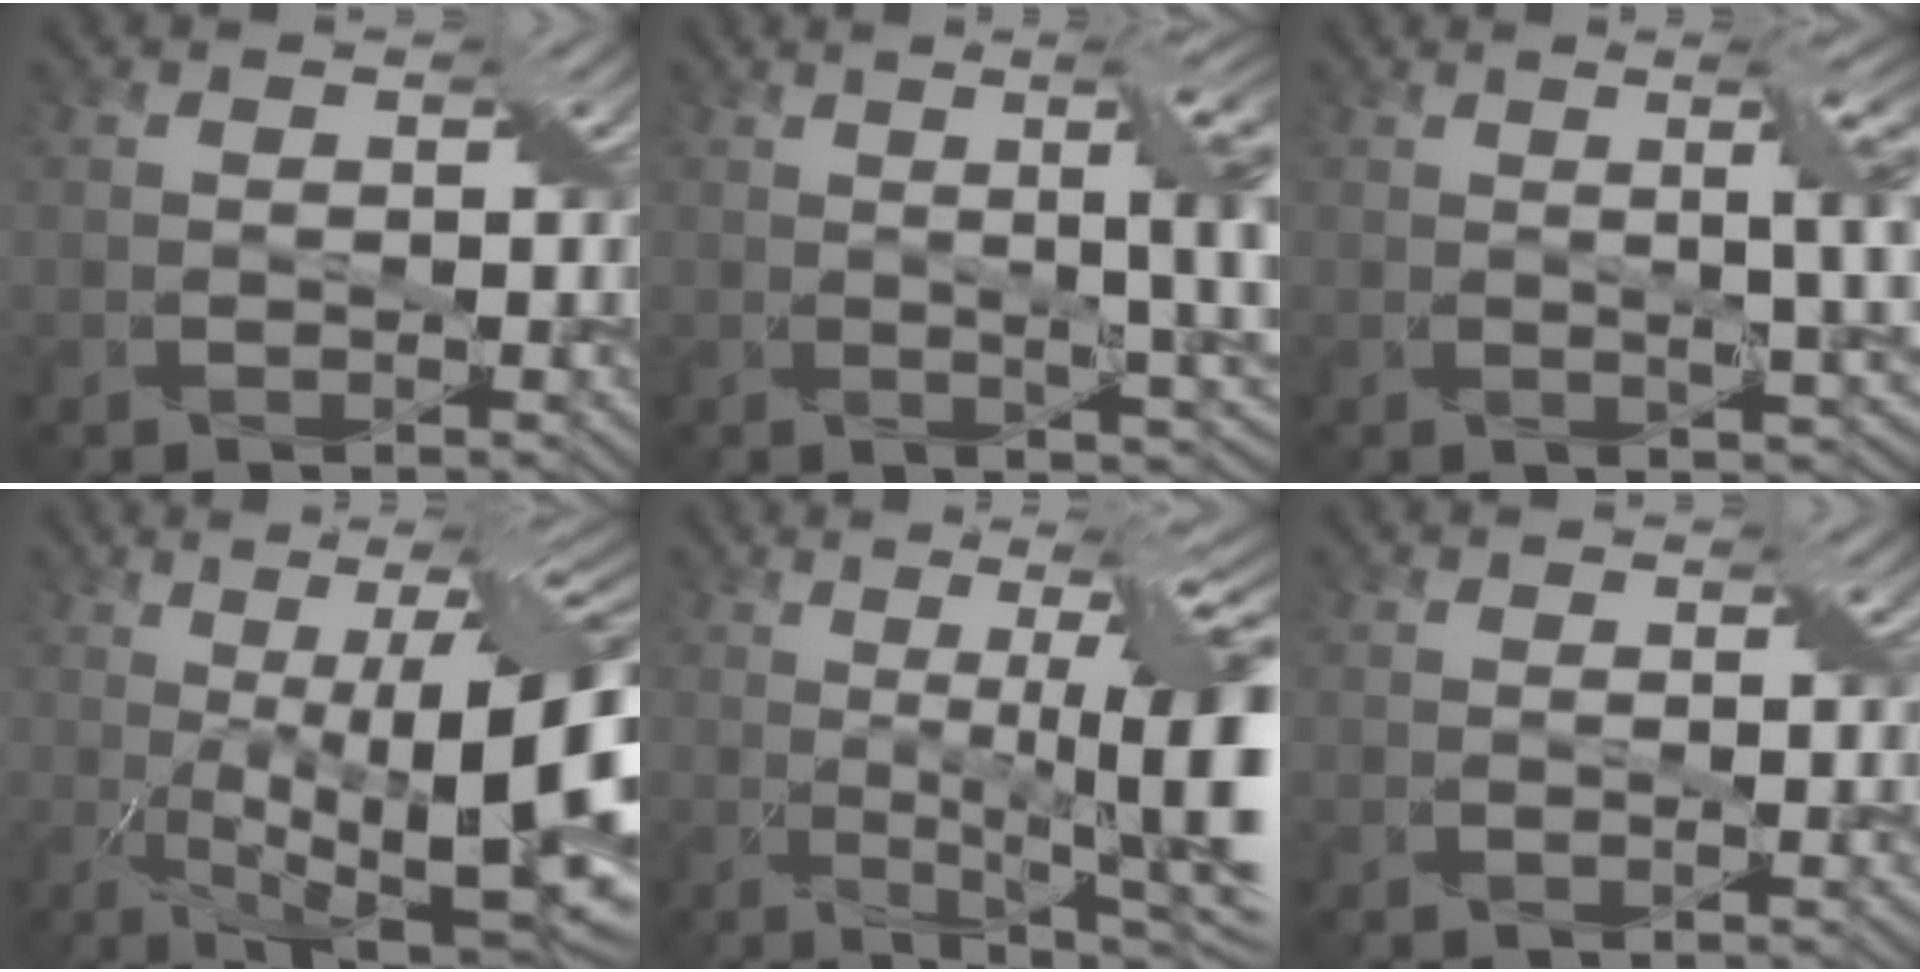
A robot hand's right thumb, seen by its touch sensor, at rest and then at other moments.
{"total": 11.4, "force": [1.4, 3.0, 10.9], "torque": [-0.121, 0.019, 0.012]}
{"total": 8.4, "force": [1.4, 2.1, 8.1], "torque": [-0.098, 0.011, 0.017]}
{"total": 19.1, "force": [-0.2, 5.6, 18.3], "torque": [-0.261, 0.010, 0.001]}
{"total": 15.8, "force": [1.5, 3.8, 15.2], "torque": [-0.205, 0.010, 0.033]}
{"total": 0.6, "force": [0.2, -0.3, 0.5], "torque": [-0.007, 0.000, 0.001]}